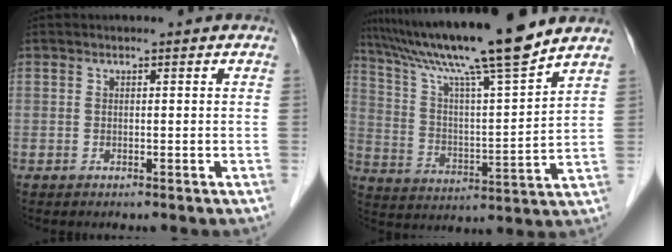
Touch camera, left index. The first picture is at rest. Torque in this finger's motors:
{"motor_torque": [0.78, -0.89, 0.97, 0.21]}